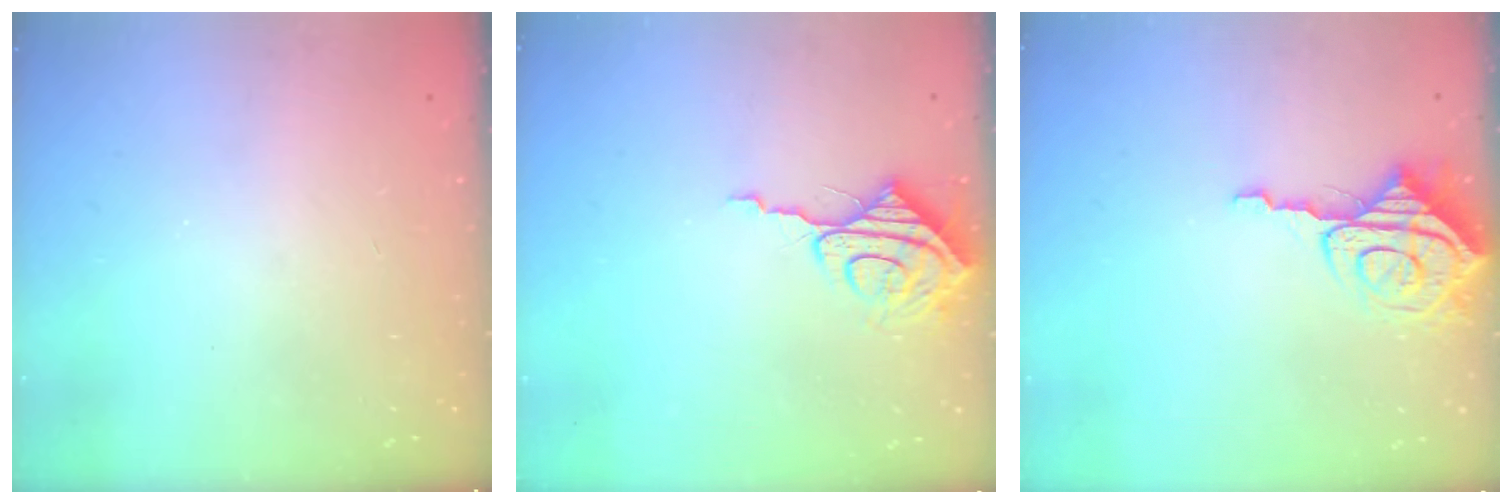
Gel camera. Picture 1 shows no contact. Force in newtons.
{"total": 8.5, "press": 8.5, "slide": 0.3}
{"total": 10.0, "press": 9.9, "slide": 0.9}